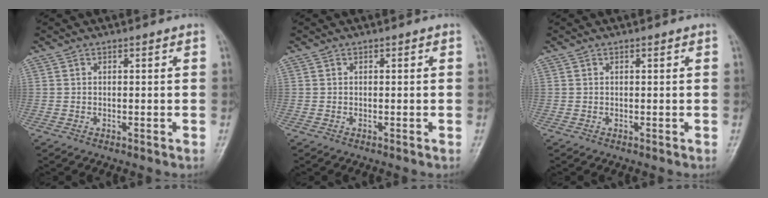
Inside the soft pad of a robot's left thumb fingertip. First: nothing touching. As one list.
[{"total": 0.0}, {"total": 0.0}]